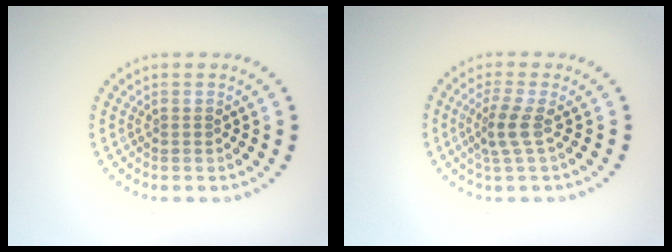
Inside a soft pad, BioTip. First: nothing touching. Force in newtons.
{"total": 2.2, "press": 1.7, "slide": 1.4}